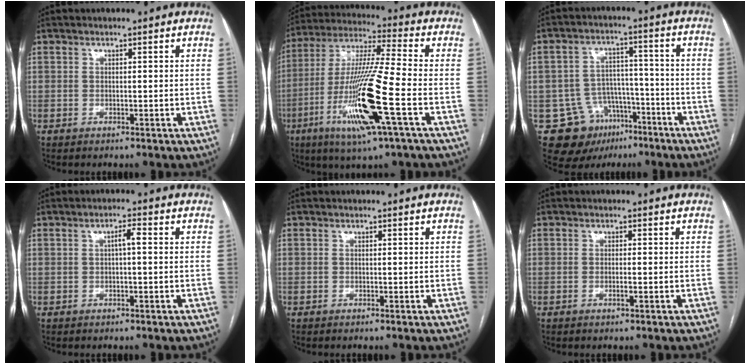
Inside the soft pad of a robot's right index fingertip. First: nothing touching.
{"total": 17.9, "force": [-6.1, 0.1, 16.8], "torque": [-0.345, -0.023, -0.118]}
{"total": 11.6, "force": [-6.4, 9.1, 3.5], "torque": [-0.055, 0.041, -0.089]}
{"total": 2.0, "force": [0.1, 0.3, 2.0], "torque": [-0.033, 0.005, 0.003]}
{"total": 0.0}
{"total": 1.0, "force": [-0.4, 0.1, 0.9], "torque": [-0.020, -0.001, -0.006]}